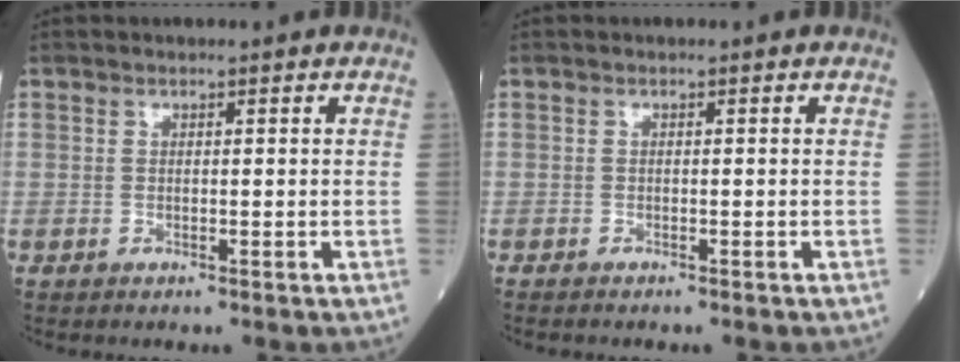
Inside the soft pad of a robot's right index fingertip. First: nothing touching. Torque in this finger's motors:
{"motor_torque": [-0.24, -0.25, -0.12, -0.04]}